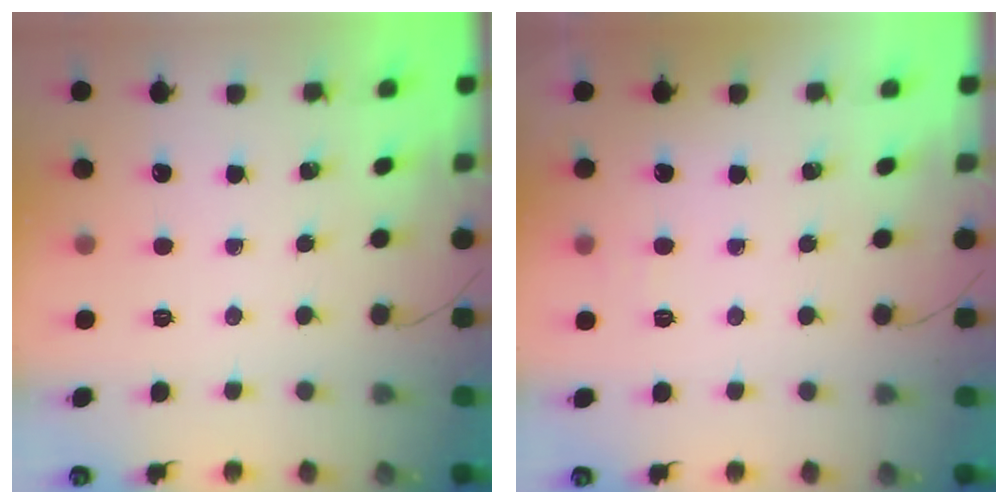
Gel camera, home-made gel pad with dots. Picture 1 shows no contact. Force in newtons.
{"total": 2.6, "press": 2.1, "slide": 1.5}